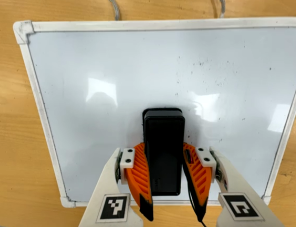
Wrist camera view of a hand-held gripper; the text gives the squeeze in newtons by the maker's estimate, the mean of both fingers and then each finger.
{"total": 15.0, "left": 15.9, "right": 14.1}